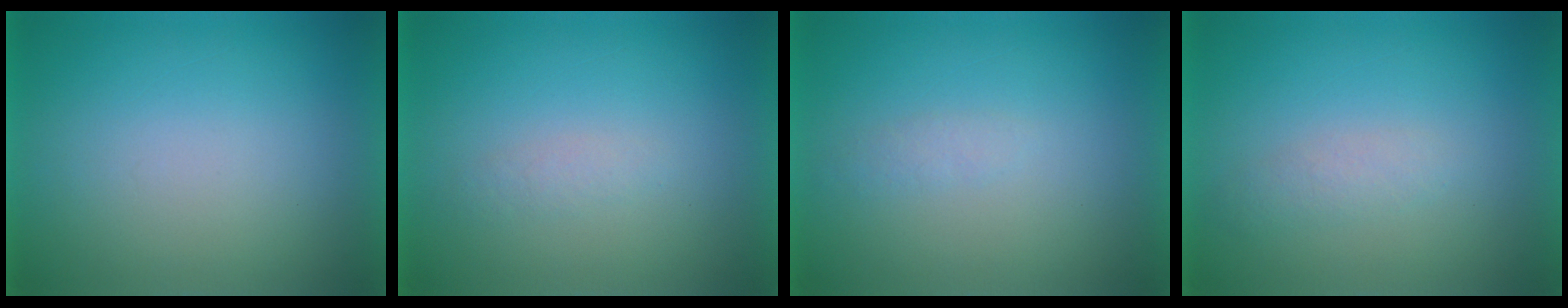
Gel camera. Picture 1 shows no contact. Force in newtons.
{"total": 1.3}
{"total": 1.3}
{"total": 1.9}